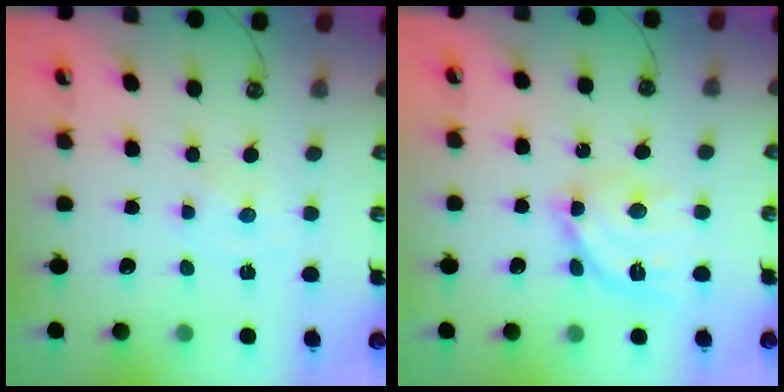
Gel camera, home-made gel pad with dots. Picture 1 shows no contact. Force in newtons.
{"total": 13.5, "press": 13.5, "slide": 1.2}